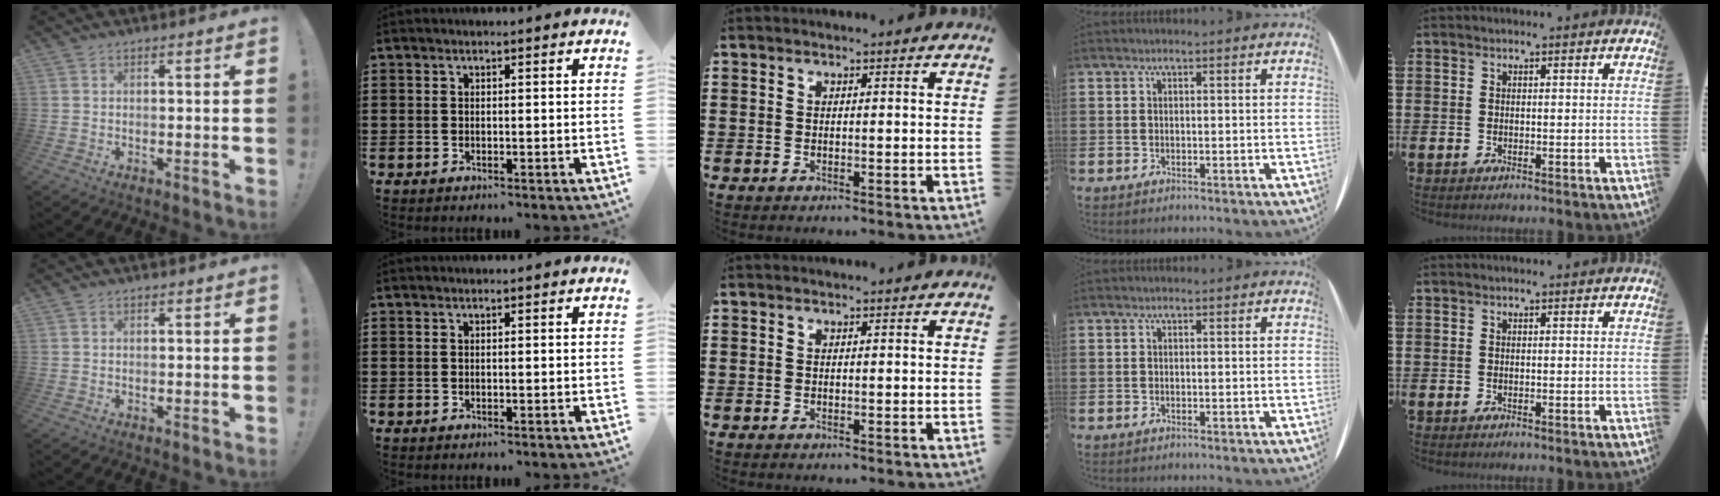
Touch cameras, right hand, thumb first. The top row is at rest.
{}